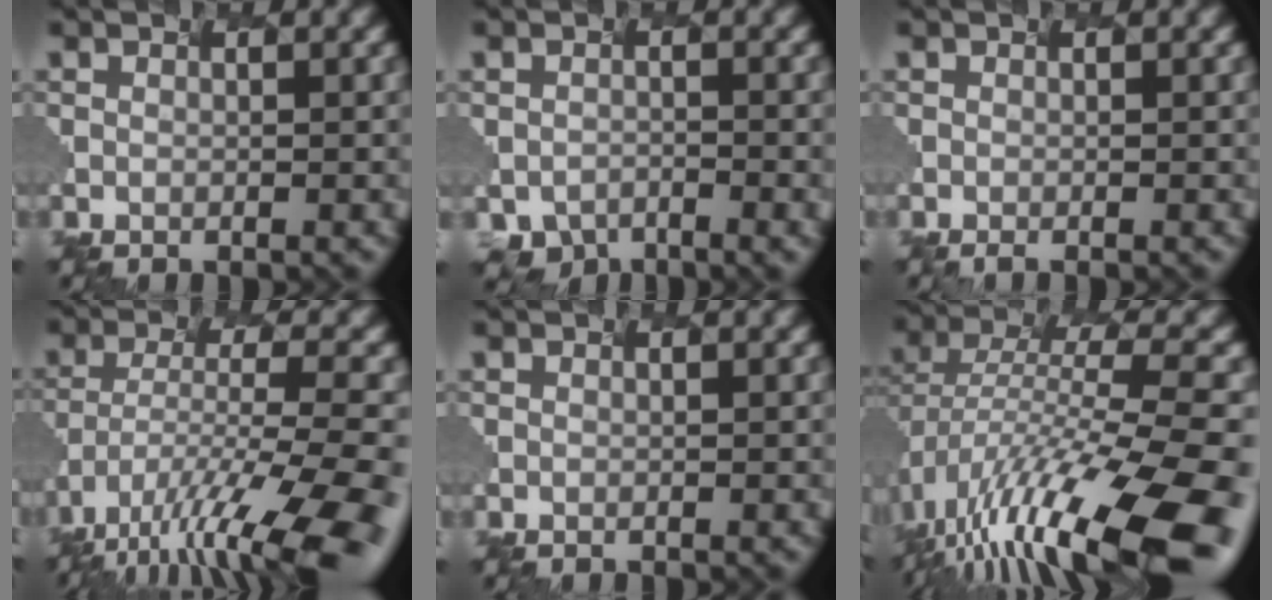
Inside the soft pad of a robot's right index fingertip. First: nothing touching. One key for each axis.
{"total": 2.7, "fx": -2.7, "fy": 0.0, "fz": -0.2, "tx": -0.033, "ty": -0.016, "tz": -0.013}
{"total": 0.9, "fx": -0.7, "fy": 0.0, "fz": 0.5, "tx": -0.002, "ty": 0.000, "tz": 0.004}
{"total": 12.2, "fx": -9.4, "fy": 2.0, "fz": 7.6, "tx": -0.178, "ty": -0.016, "tz": -0.119}
{"total": 0.0}
{"total": 13.7, "fx": -7.9, "fy": 2.8, "fz": 10.8, "tx": -0.225, "ty": 0.005, "tz": -0.108}